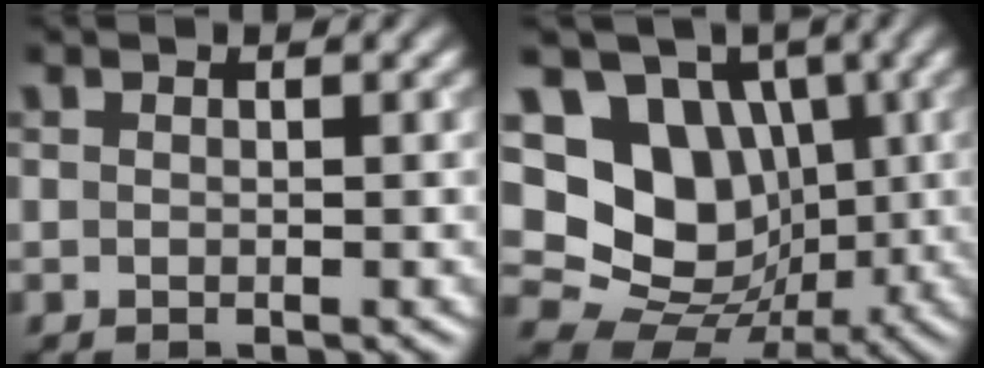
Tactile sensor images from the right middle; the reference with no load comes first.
{"total": 13.3, "force": [2.3, 11.3, 6.7], "torque": [-0.135, 0.039, 0.017]}